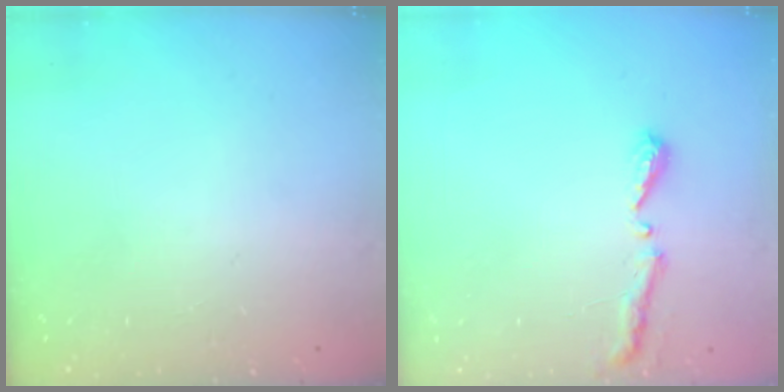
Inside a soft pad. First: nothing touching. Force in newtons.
{"total": 5.1, "press": 5.0, "slide": 0.6}